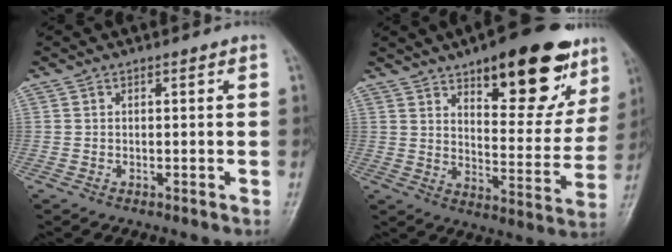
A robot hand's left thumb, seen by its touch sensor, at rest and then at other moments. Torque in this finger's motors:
{"motor_torque": [0.76, 0.72, 1.43, -1.33, 0.23]}